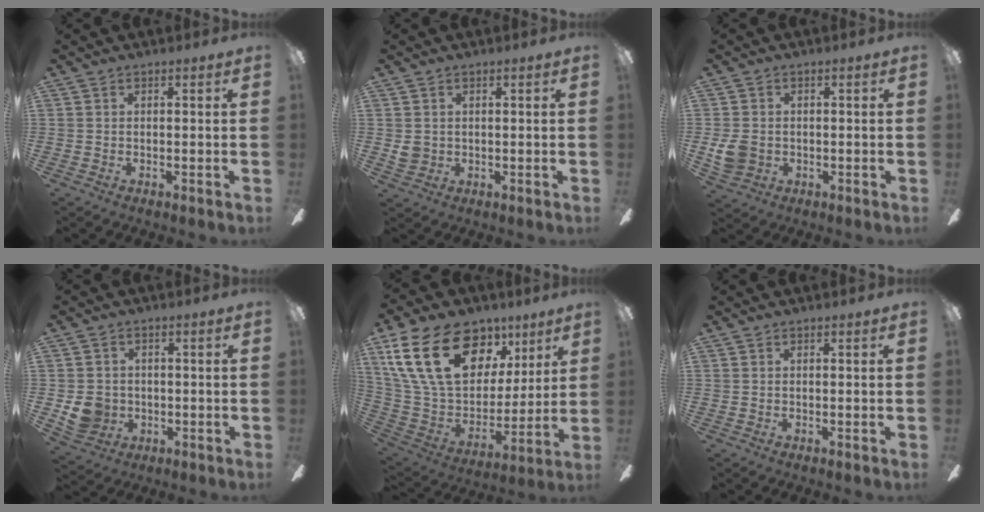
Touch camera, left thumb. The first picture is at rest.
{"total": 3.0, "force": [0.8, 2.7, 0.9], "torque": [-0.010, 0.003, 0.016]}
{"total": 5.7, "force": [-0.3, 4.9, 2.9], "torque": [-0.057, 0.008, -0.002]}
{"total": 6.6, "force": [-0.9, 6.2, 2.3], "torque": [-0.051, 0.009, -0.012]}
{"total": 26.2, "force": [12.5, 16.2, 16.3], "torque": [-0.305, -0.047, 0.233]}
{"total": 0.0}